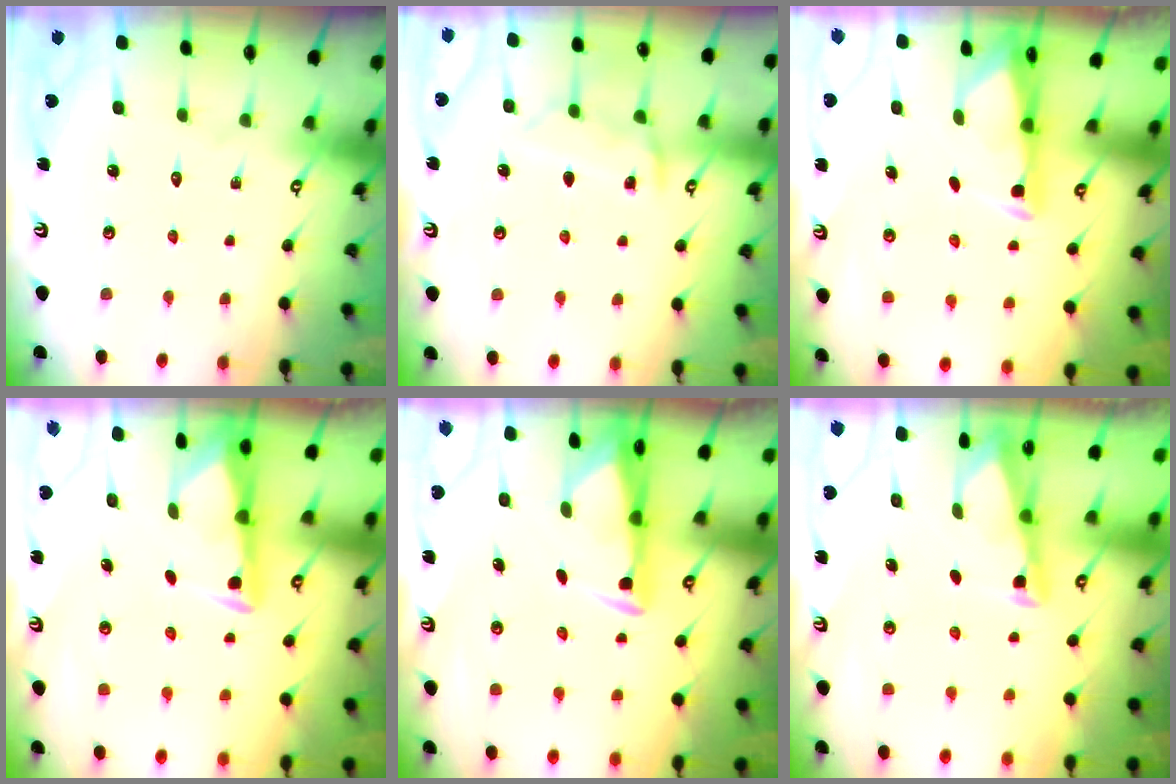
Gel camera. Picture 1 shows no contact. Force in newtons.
{"total": 10.3, "press": 10.2, "slide": 1.2}
{"total": 2.7, "press": 2.7, "slide": 0.4}
{"total": 3.1, "press": 3.1, "slide": 0.3}
{"total": 2.9, "press": 2.7, "slide": 0.9}
{"total": 2.9, "press": 2.8, "slide": 0.4}